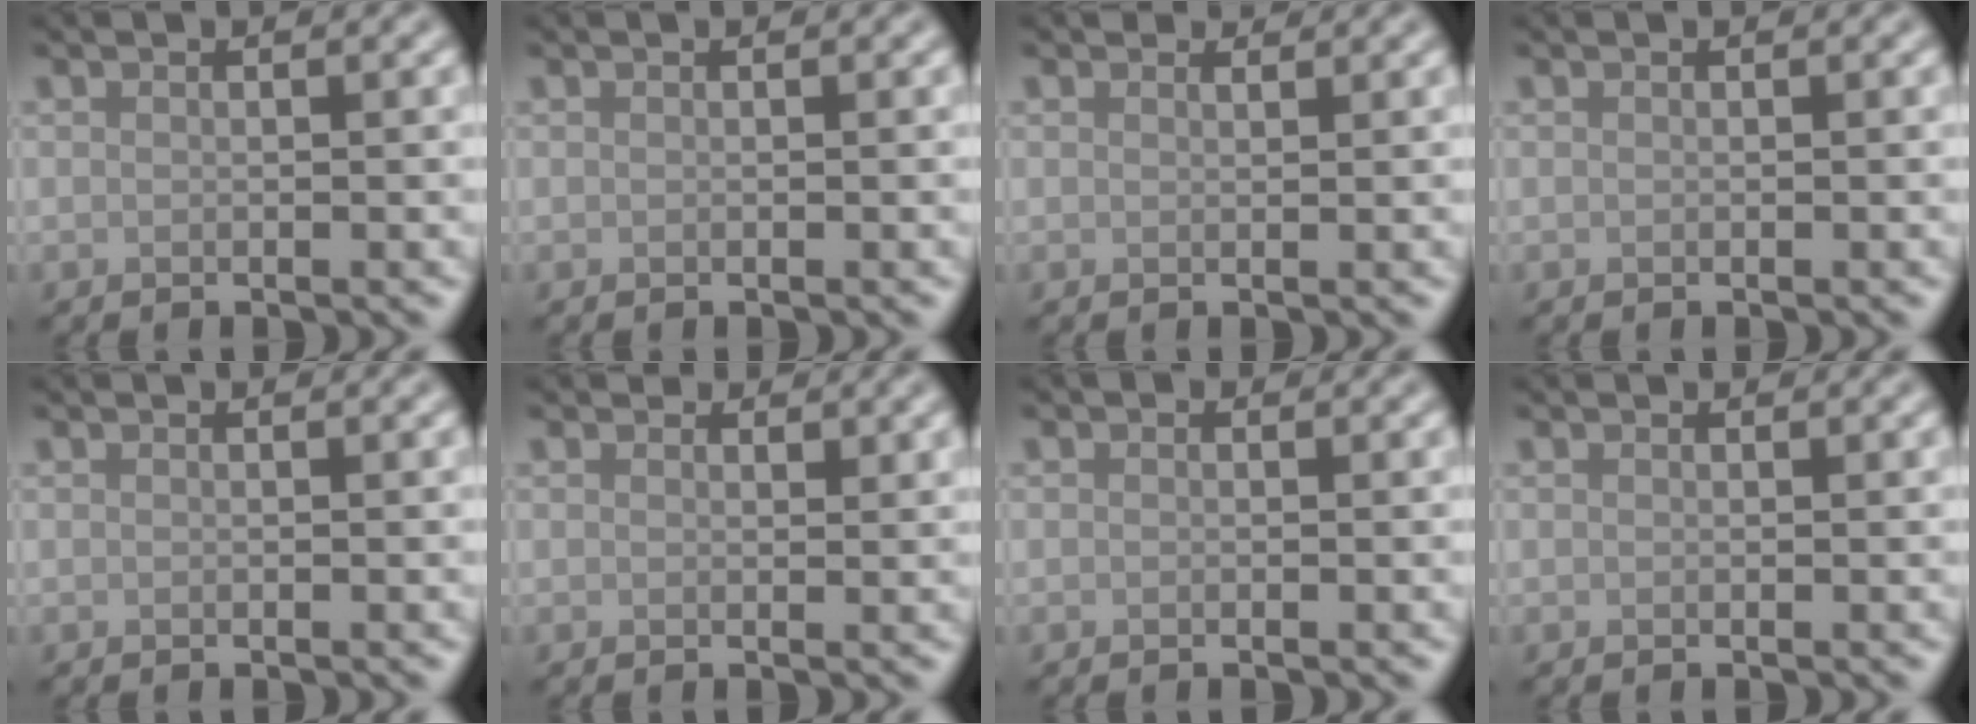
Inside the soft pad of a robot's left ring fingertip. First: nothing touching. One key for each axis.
{"total": 0.0}
{"total": 0.9, "fx": 0.8, "fy": 0.3, "fz": 0.2, "tx": -0.005, "ty": -0.003, "tz": 0.010}
{"total": 0.0}
{"total": 0.0}
{"total": 0.9, "fx": 0.7, "fy": 0.5, "fz": 0.3, "tx": -0.002, "ty": -0.003, "tz": 0.010}
{"total": 0.0}
{"total": 0.0}